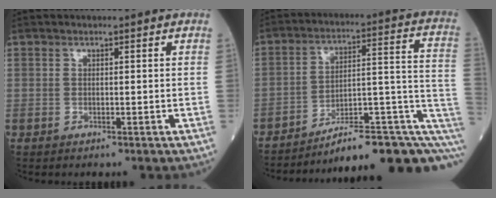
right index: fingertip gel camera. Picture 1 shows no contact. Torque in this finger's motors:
{"motor_torque": [0.90, -1.24, 0.26, 0.10]}